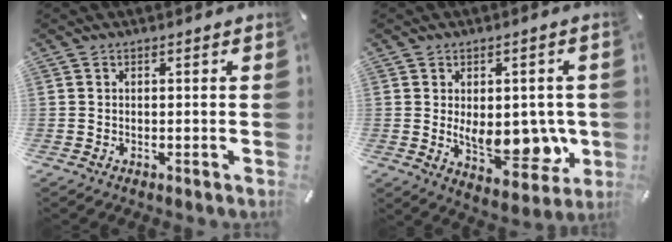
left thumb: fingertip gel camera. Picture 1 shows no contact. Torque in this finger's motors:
{"motor_torque": [0.91, 0.90, 1.96, -0.80, 0.13]}